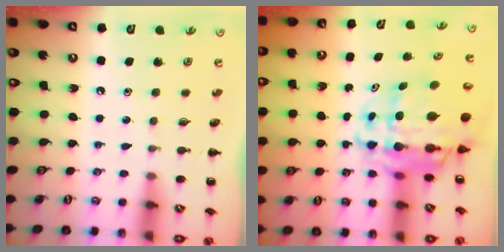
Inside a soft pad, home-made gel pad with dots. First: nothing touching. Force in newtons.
{"total": 12.2, "press": 11.7, "slide": 3.5}